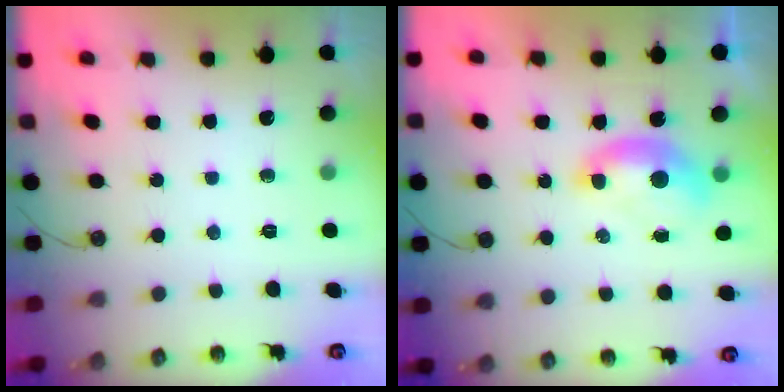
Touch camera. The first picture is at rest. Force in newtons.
{"total": 1.5, "press": 1.4, "slide": 0.6}